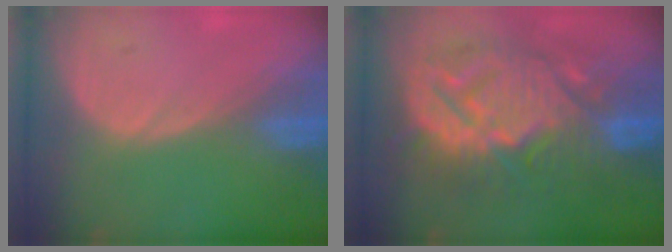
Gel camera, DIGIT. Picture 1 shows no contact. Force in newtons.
{"total": 13.9, "press": 13.8, "slide": 1.3}